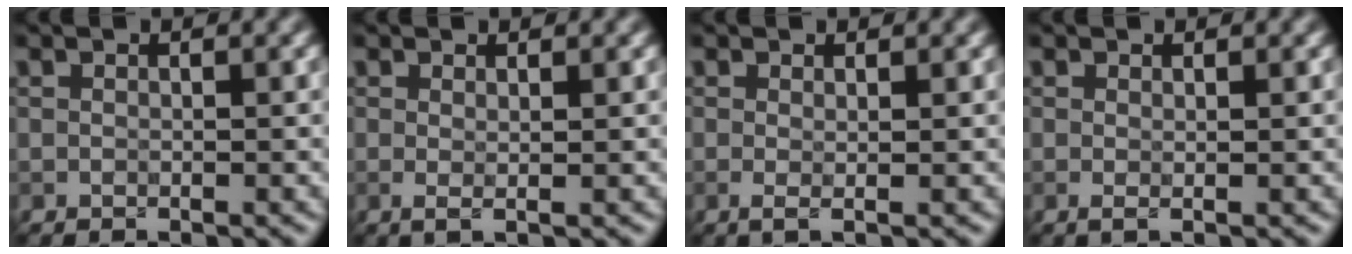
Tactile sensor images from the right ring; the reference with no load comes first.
{"total": 1.0, "force": [0.1, 0.1, 1.0], "torque": [-0.021, -0.002, 0.002]}
{"total": 1.1, "force": [0.0, 0.2, 1.1], "torque": [-0.023, -0.004, -0.001]}
{"total": 0.7, "force": [0.0, 0.1, 0.7], "torque": [-0.016, -0.005, 0.001]}